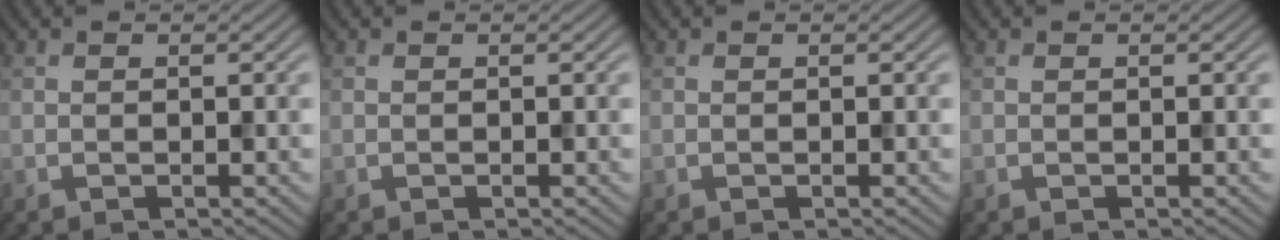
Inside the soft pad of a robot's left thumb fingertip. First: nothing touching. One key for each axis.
{"total": 0.0}
{"total": 0.0}
{"total": 0.0}